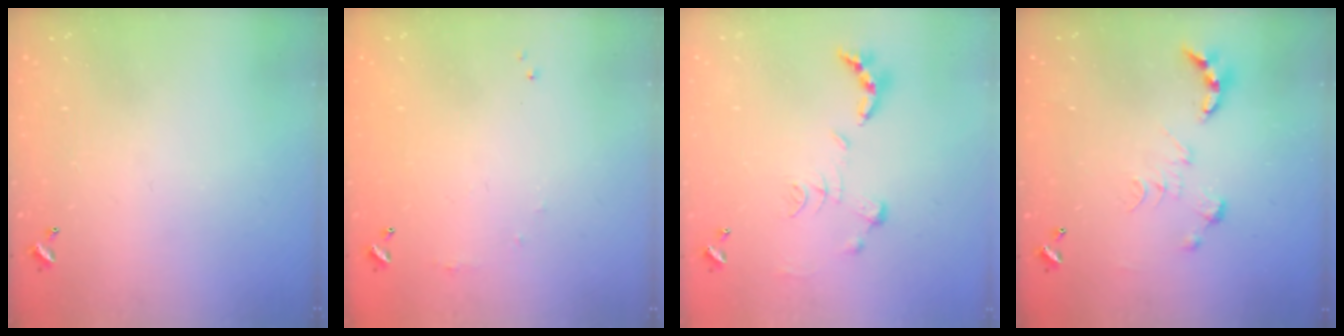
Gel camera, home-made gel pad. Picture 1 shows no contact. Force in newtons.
{"total": 4.7, "press": 4.7, "slide": 0.7}
{"total": 1.1, "press": 1.0, "slide": 0.4}
{"total": 0.0}